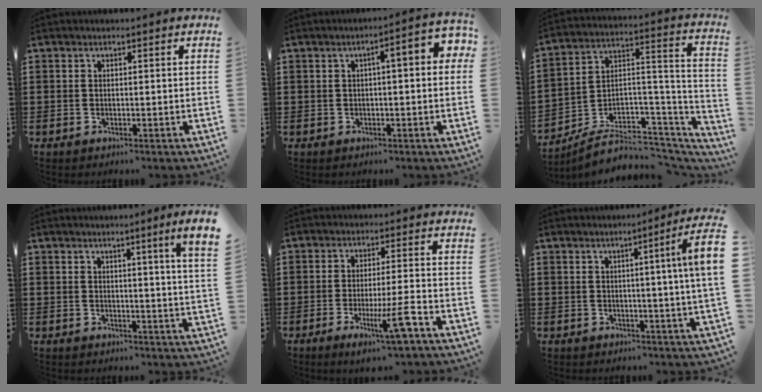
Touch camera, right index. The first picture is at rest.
{"total": 3.9, "force": [0.1, 0.6, 3.8], "torque": [-0.063, 0.001, -0.003]}
{"total": 5.2, "force": [-3.8, 3.0, 1.9], "torque": [-0.040, -0.005, -0.072]}
{"total": 3.4, "force": [2.0, -1.2, 2.4], "torque": [-0.043, -0.010, 0.030]}
{"total": 8.2, "force": [-3.8, 0.4, 7.2], "torque": [-0.124, -0.016, -0.063]}
{"total": 6.2, "force": [1.0, -0.7, 6.1], "torque": [-0.095, -0.018, 0.009]}